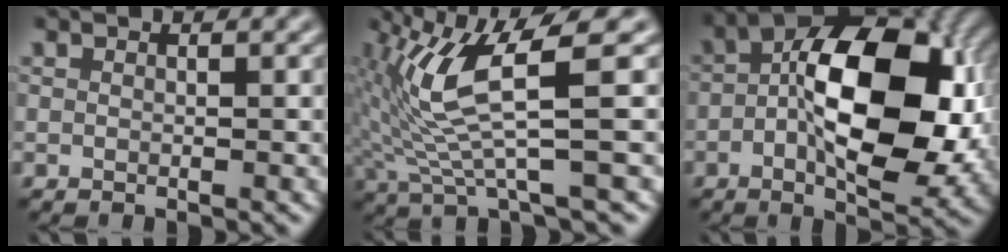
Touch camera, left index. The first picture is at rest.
{"total": 7.8, "force": [1.5, 1.6, 7.4], "torque": [-0.160, -0.009, 0.032]}
{"total": 13.3, "force": [-0.8, 6.5, 11.6], "torque": [-0.169, 0.012, -0.024]}